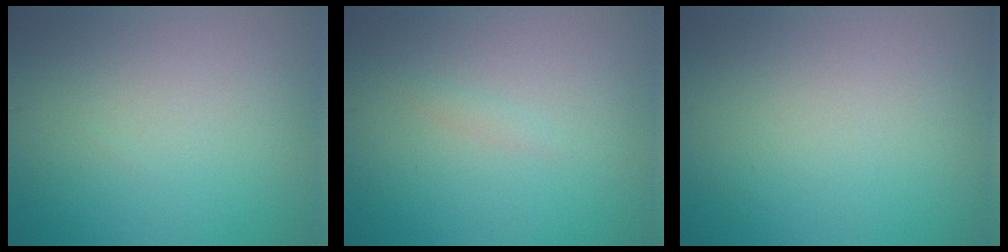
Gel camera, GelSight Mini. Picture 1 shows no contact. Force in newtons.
{"total": 0.6, "press": 0.6, "slide": 0.0}
{"total": 0.0}